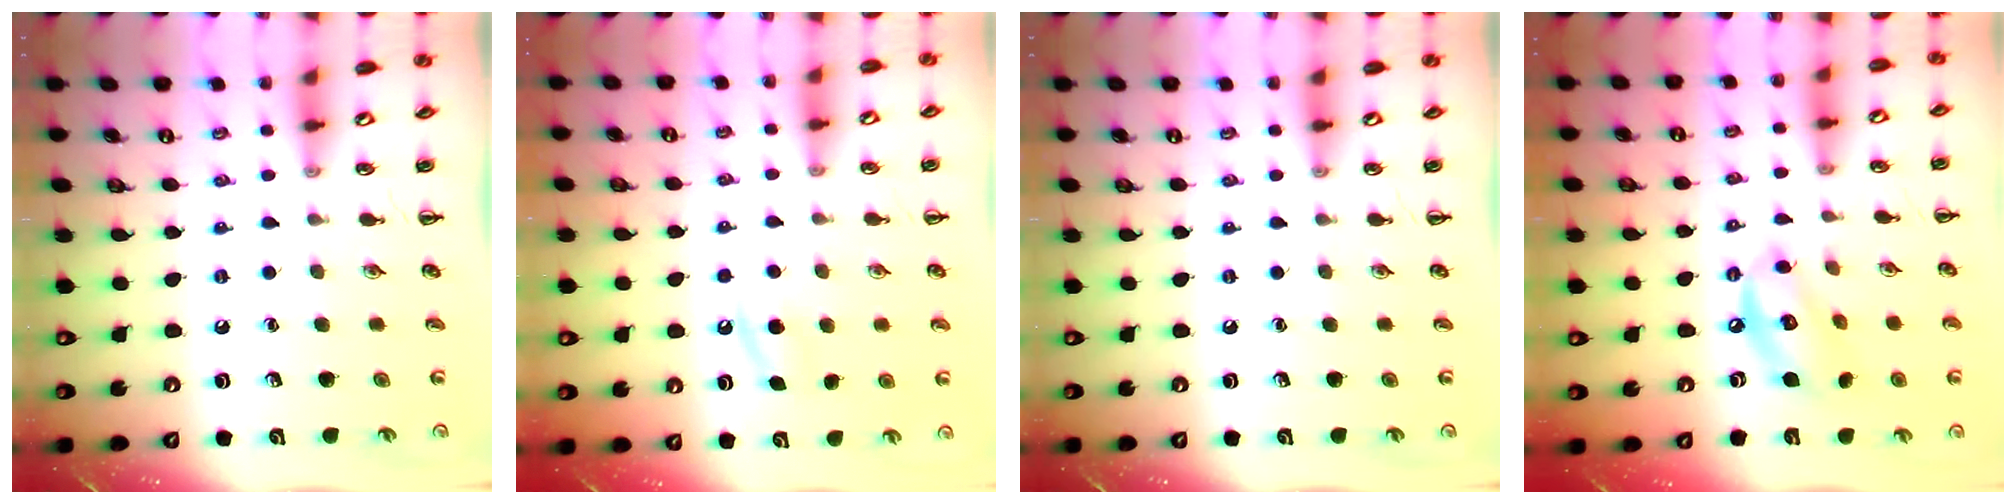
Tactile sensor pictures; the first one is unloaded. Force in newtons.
{"total": 5.3, "press": 5.0, "slide": 1.8}
{"total": 0.0}
{"total": 10.2, "press": 10.1, "slide": 1.2}